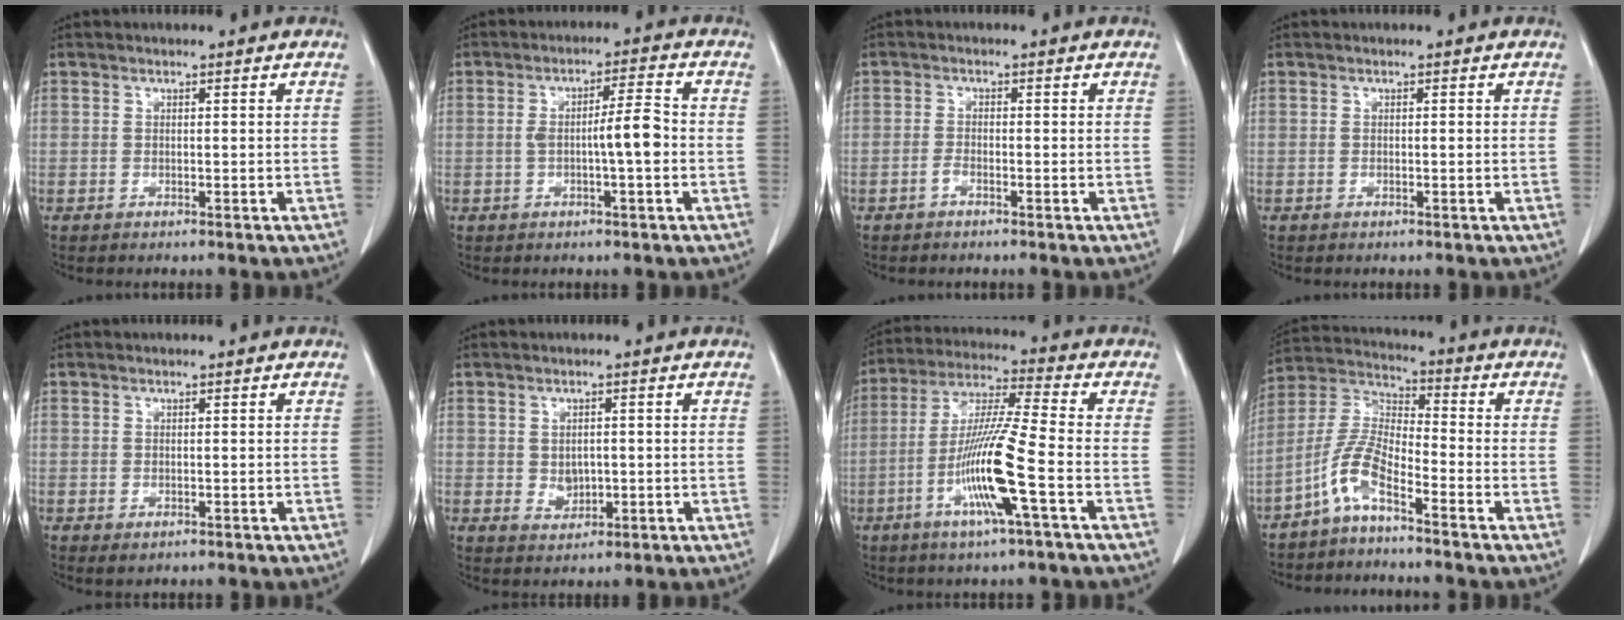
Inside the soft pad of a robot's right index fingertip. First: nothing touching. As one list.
[{"total": 5.7, "force": [-0.8, 0.4, 5.6], "torque": [-0.096, 0.012, -0.012]}, {"total": 1.2, "force": [-0.8, 0.3, 0.7], "torque": [-0.014, 0.003, -0.017]}, {"total": 0.0}, {"total": 0.6, "force": [-0.2, 0.4, 0.5], "torque": [-0.009, -0.002, 0.003]}, {"total": 2.8, "force": [0.0, 2.2, 1.8], "torque": [-0.029, -0.001, 0.009]}, {"total": 12.9, "force": [-4.4, -0.5, 12.2], "torque": [-0.243, -0.008, -0.089]}, {"total": 7.4, "force": [-4.9, 1.4, 5.3], "torque": [-0.131, 0.006, -0.109]}]